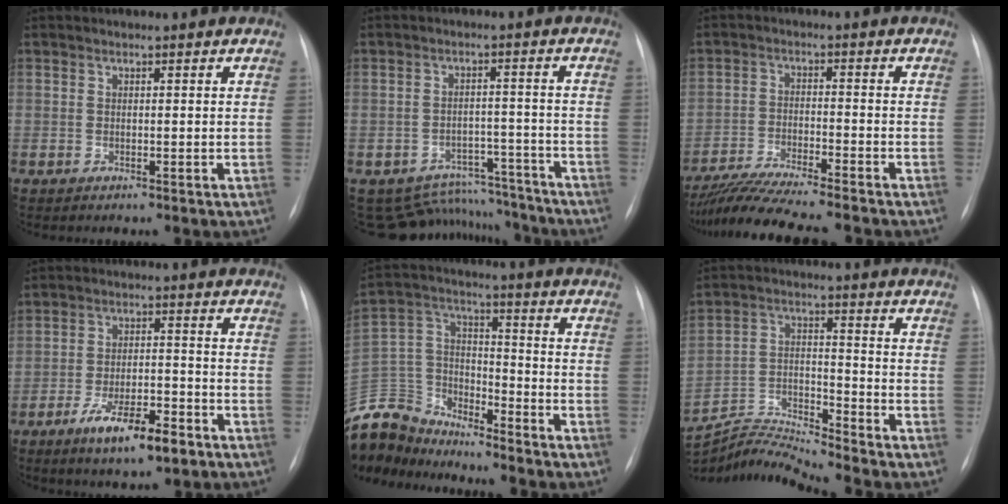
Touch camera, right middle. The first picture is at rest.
{"total": 10.5, "force": [-9.9, 3.7, -0.4], "torque": [0.009, 0.035, -0.129]}
{"total": 12.2, "force": [-10.8, -0.3, 5.7], "torque": [-0.101, -0.019, -0.177]}
{"total": 9.0, "force": [-5.4, 2.6, 6.8], "torque": [-0.124, -0.008, -0.084]}
{"total": 16.2, "force": [-15.2, 4.9, 2.9], "torque": [-0.075, 0.034, -0.280]}
{"total": 11.0, "force": [-10.8, -2.3, 0.1], "torque": [-0.016, 0.027, -0.202]}